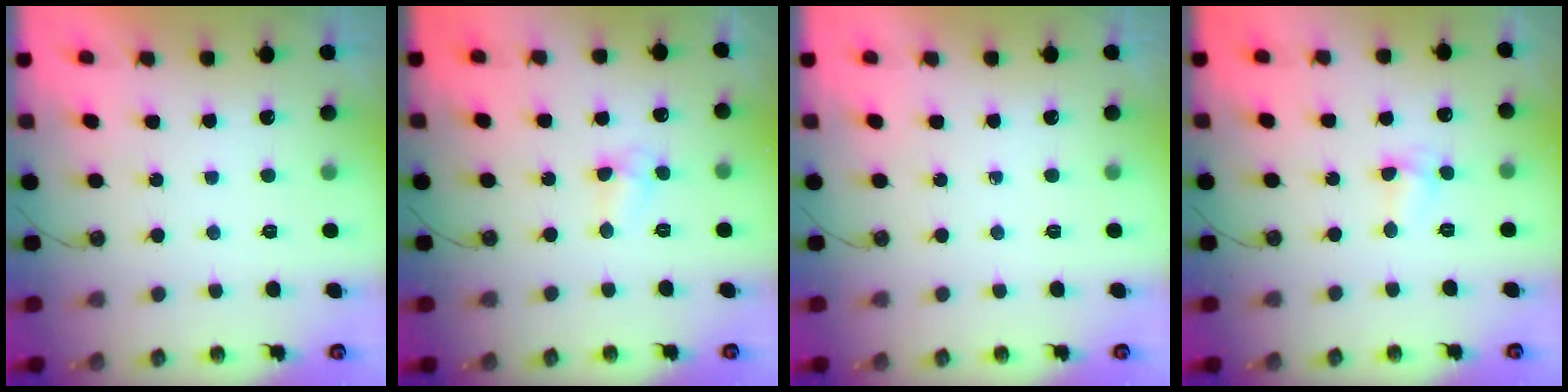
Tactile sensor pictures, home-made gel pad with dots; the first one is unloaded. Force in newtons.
{"total": 5.0, "press": 5.0, "slide": 0.6}
{"total": 0.0}
{"total": 3.9, "press": 3.8, "slide": 0.4}